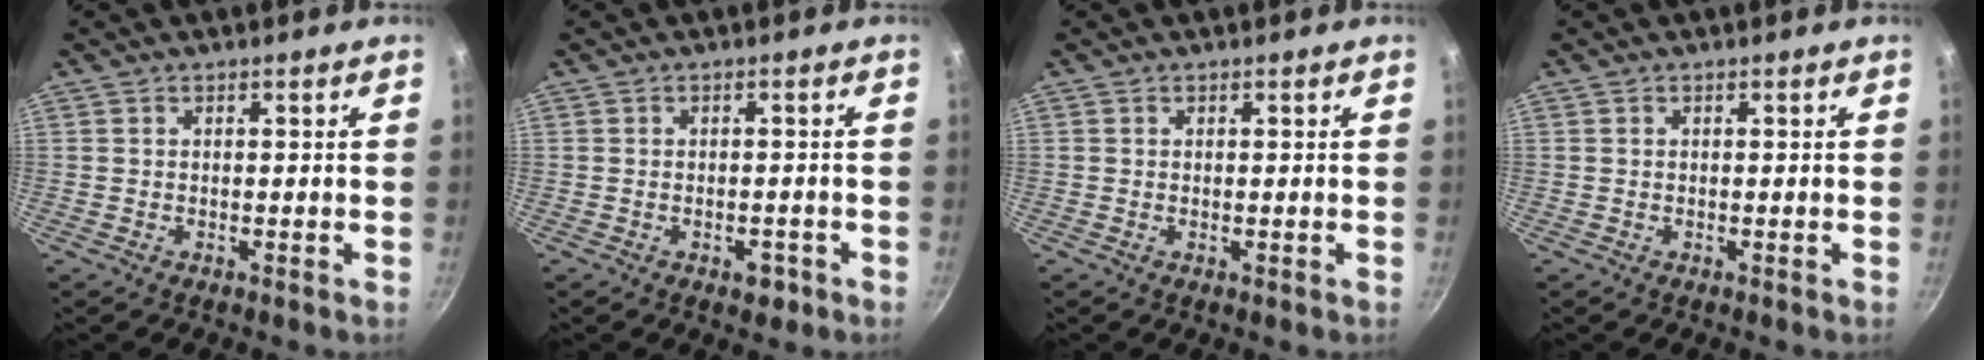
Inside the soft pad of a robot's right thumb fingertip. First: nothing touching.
{"total": 2.8, "force": [-1.5, 1.6, 1.8], "torque": [-0.017, 0.013, -0.013]}
{"total": 0.0}
{"total": 0.0}